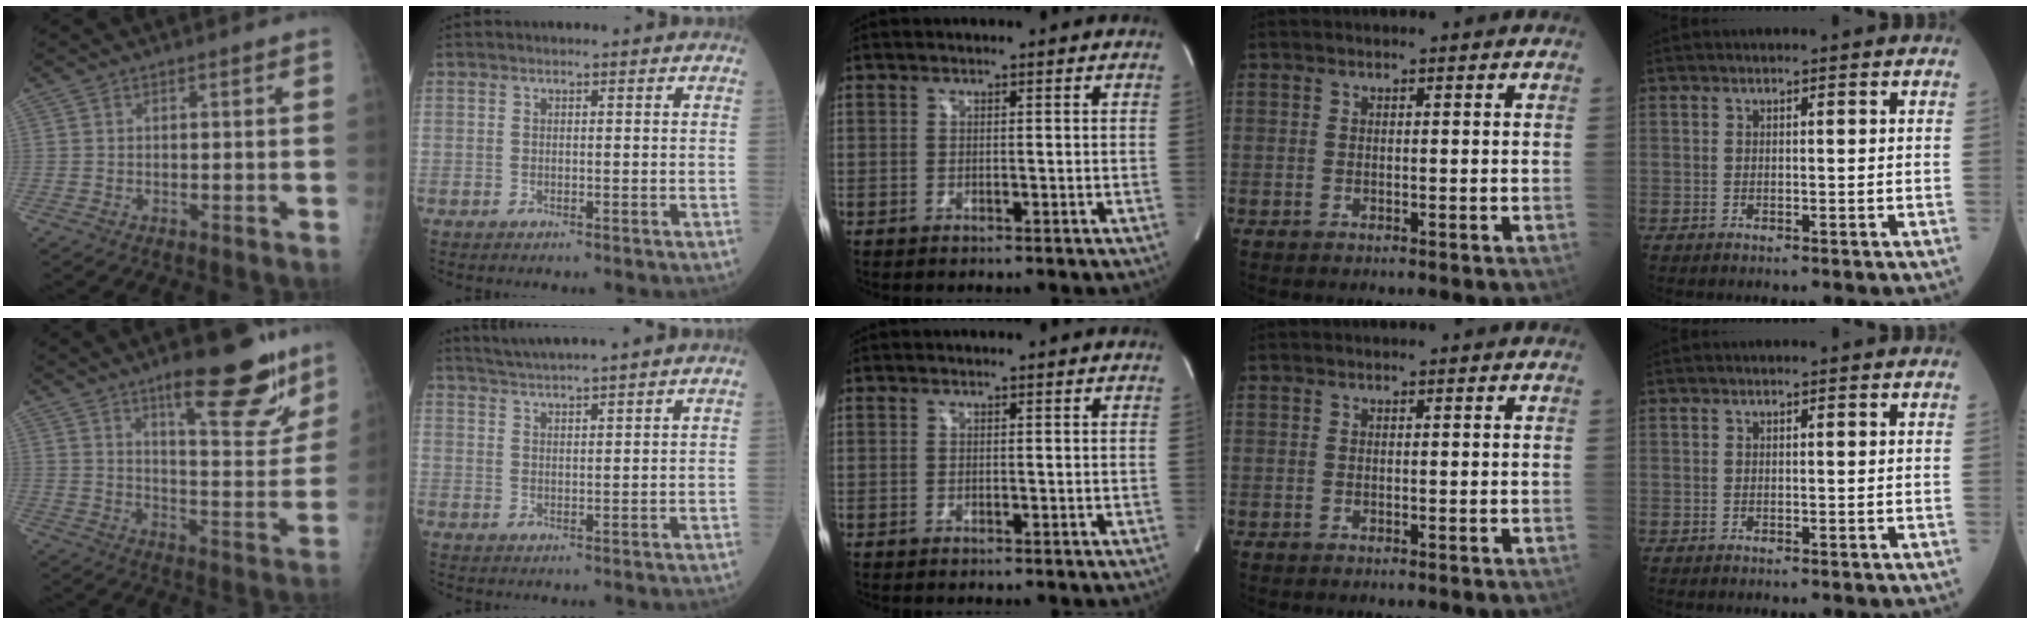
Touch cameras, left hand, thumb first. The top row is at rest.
{"thumb": {"total": 17.4, "force": [11.3, 4.9, 12.2], "torque": [-0.120, -0.076, 0.168]}, "index": {"total": 5.3, "force": [4.7, -1.4, 2.0], "torque": [-0.040, 0.016, 0.086]}}